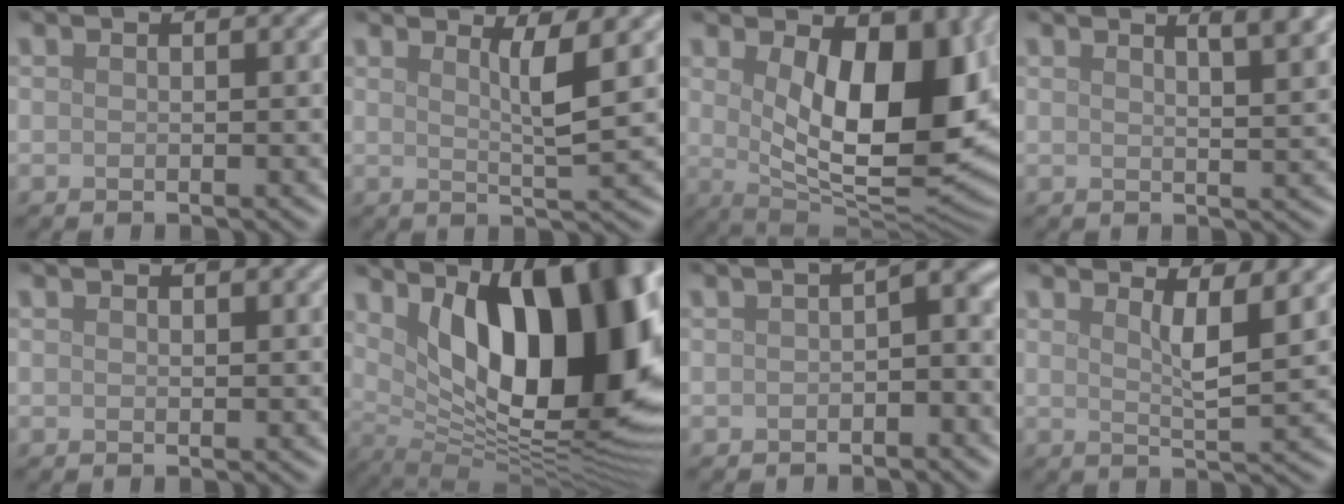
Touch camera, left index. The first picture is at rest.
{"total": 3.3, "force": [1.5, 0.5, 2.9], "torque": [-0.042, -0.004, 0.025]}
{"total": 12.0, "force": [2.4, 5.8, 10.2], "torque": [-0.140, -0.020, 0.048]}
{"total": 3.4, "force": [2.3, 0.8, 2.3], "torque": [-0.017, 0.008, 0.023]}
{"total": 0.6, "force": [0.5, 0.2, 0.3], "torque": [-0.004, -0.003, 0.010]}
{"total": 17.2, "force": [4.8, 7.3, 14.8], "torque": [-0.179, 0.004, 0.075]}
{"total": 2.5, "force": [-0.3, 1.1, 2.2], "torque": [-0.027, 0.006, -0.008]}
{"total": 3.5, "force": [1.7, 0.7, 2.9], "torque": [-0.042, -0.005, 0.029]}